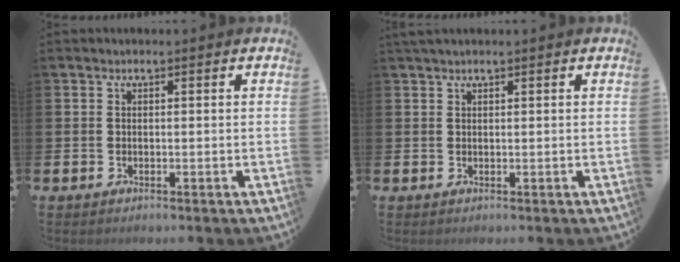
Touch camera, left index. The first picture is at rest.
{"total": 1.0, "force": [0.9, 0.1, 0.5], "torque": [-0.008, 0.002, 0.016]}